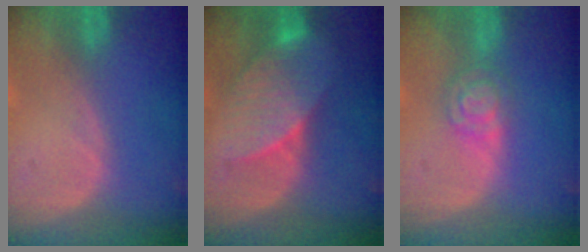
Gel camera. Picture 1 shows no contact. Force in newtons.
{"total": 7.3, "press": 7.2, "slide": 1.3}
{"total": 4.9, "press": 4.2, "slide": 2.5}